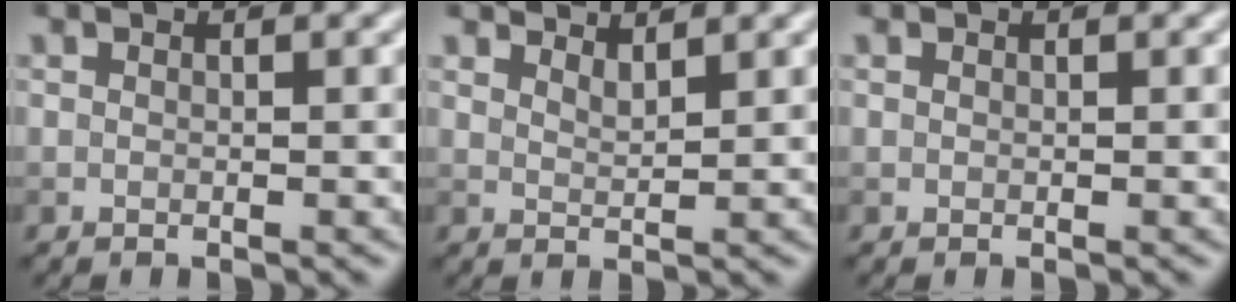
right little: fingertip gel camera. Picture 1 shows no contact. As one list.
[{"total": 2.1, "force": [2.0, 0.2, 0.6], "torque": [-0.006, 0.002, 0.032]}, {"total": 0.0}]